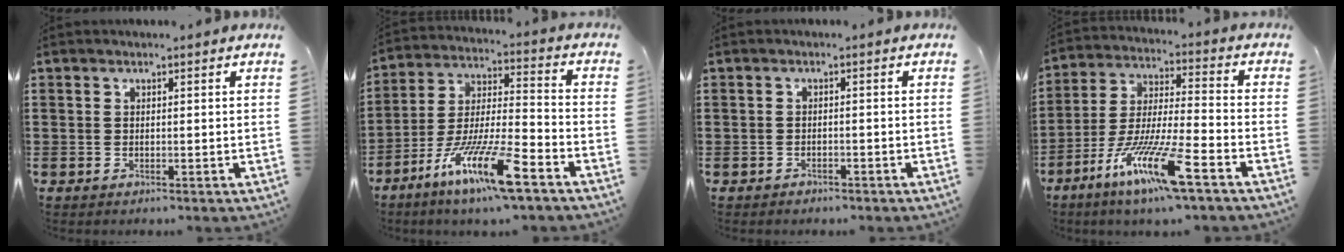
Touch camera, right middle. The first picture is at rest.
{"total": 12.7, "force": [-8.4, 1.2, 9.4], "torque": [-0.195, -0.002, -0.164]}
{"total": 1.0, "force": [-1.0, 0.4, 0.0], "torque": [-0.004, 0.000, -0.022]}
{"total": 12.3, "force": [-8.0, 0.8, 9.4], "torque": [-0.198, -0.009, -0.156]}